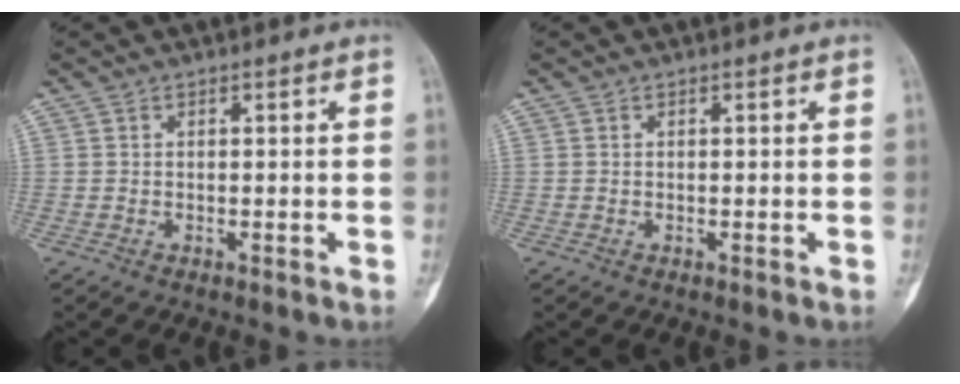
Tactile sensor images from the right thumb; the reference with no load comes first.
{"total": 0.0}